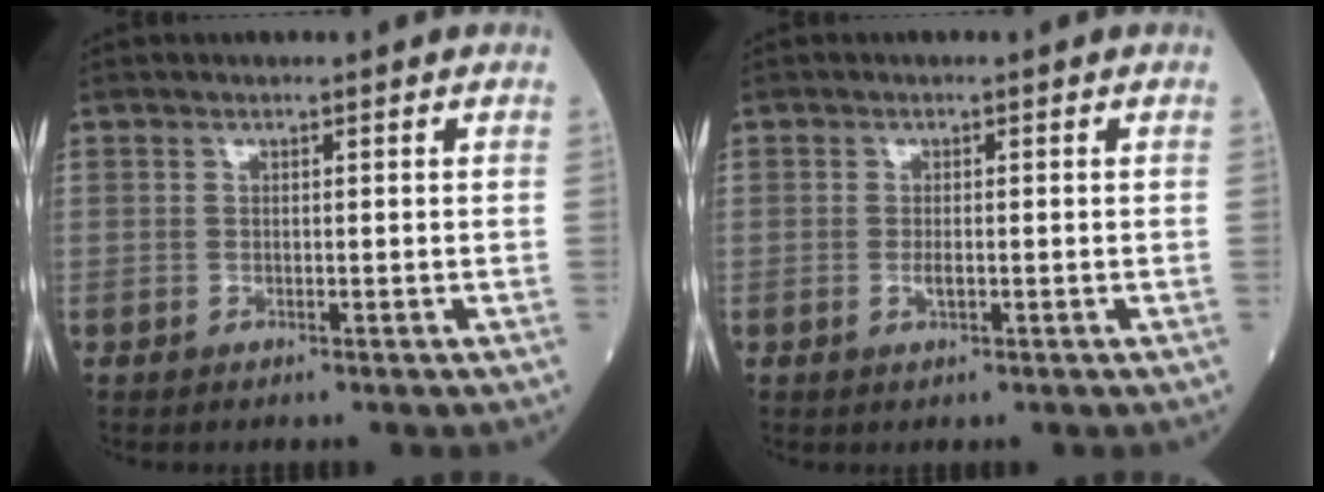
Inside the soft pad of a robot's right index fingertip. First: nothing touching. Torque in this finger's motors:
{"motor_torque": [0.11, -0.07, 0.16, 0.04]}